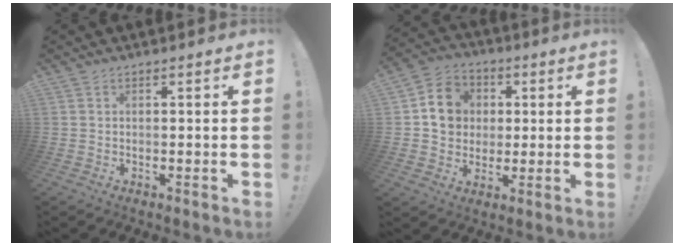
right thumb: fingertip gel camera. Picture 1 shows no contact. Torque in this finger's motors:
{"motor_torque": [0.11, 0.33, 0.02, 0.10, 0.05]}